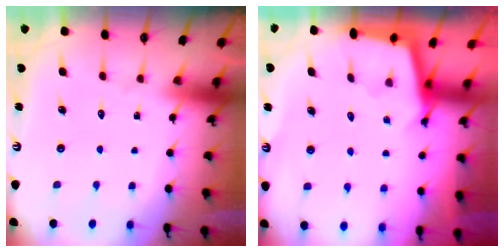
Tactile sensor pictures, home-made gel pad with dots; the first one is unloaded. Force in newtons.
{"total": 2.3, "press": 2.3, "slide": 0.2}